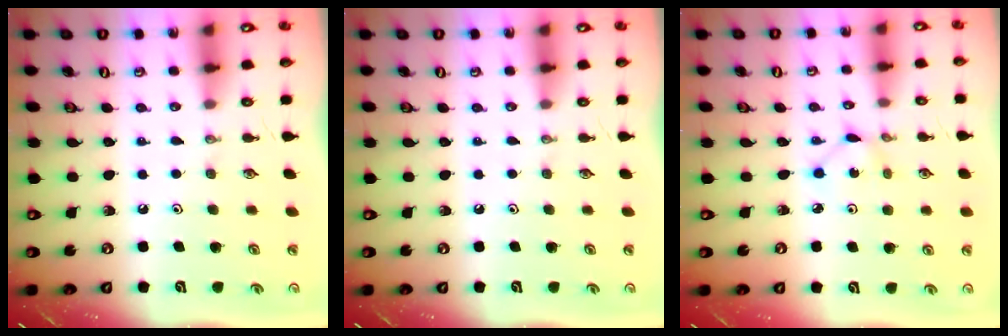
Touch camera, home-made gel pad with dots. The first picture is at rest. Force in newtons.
{"total": 0.0}
{"total": 1.3, "press": 1.3, "slide": 0.1}